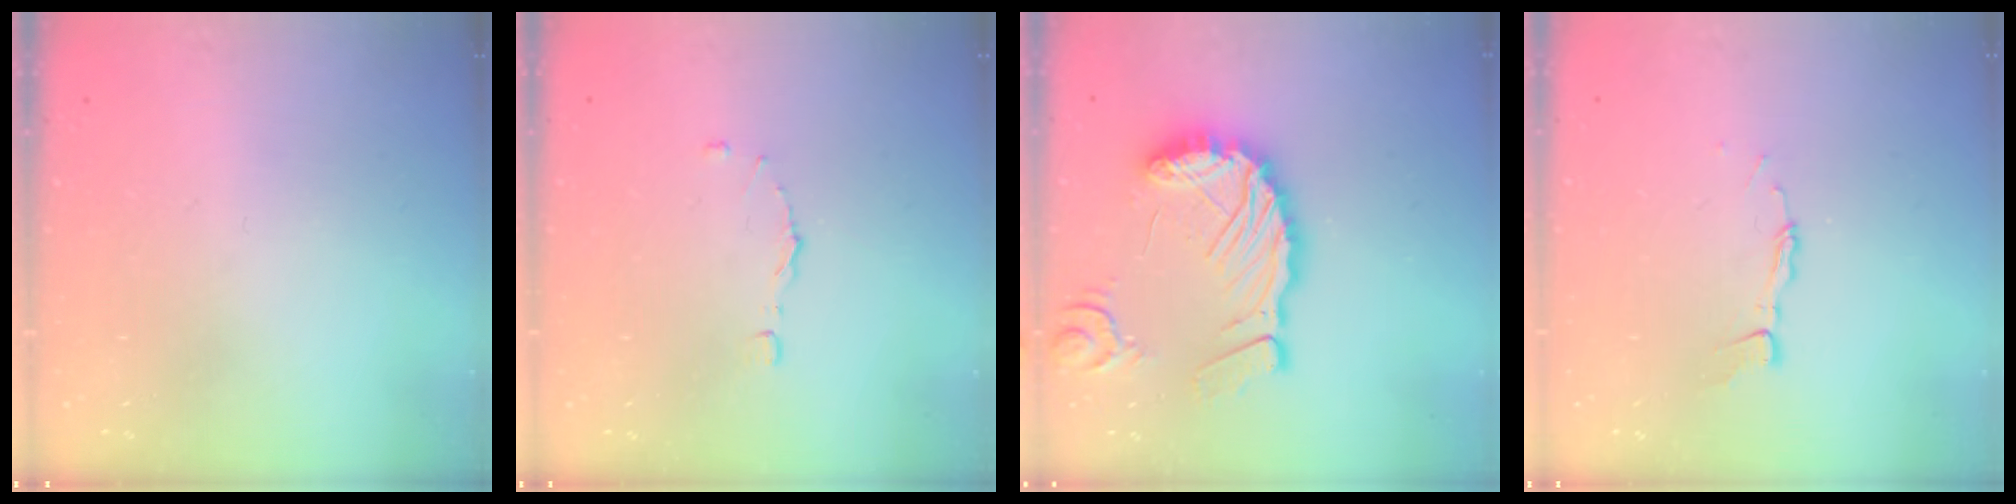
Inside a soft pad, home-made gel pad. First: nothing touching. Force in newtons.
{"total": 5.3, "press": 5.3, "slide": 0.5}
{"total": 13.1, "press": 13.0, "slide": 1.6}
{"total": 3.9, "press": 3.9, "slide": 0.2}